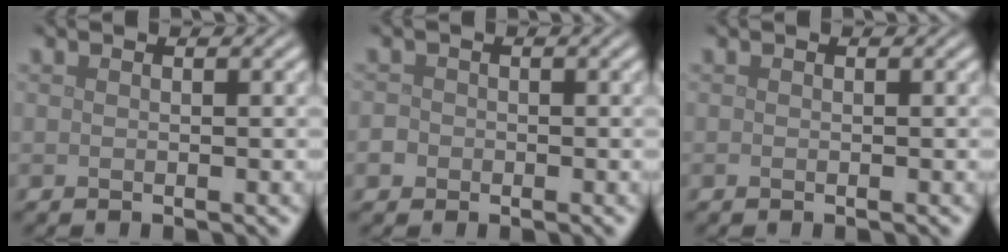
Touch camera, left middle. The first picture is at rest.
{"total": 1.4, "force": [-0.6, 1.2, 0.4], "torque": [-0.005, 0.000, -0.010]}
{"total": 0.0}